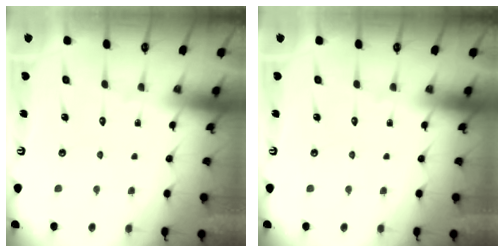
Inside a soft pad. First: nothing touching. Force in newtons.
{"total": 0.0}